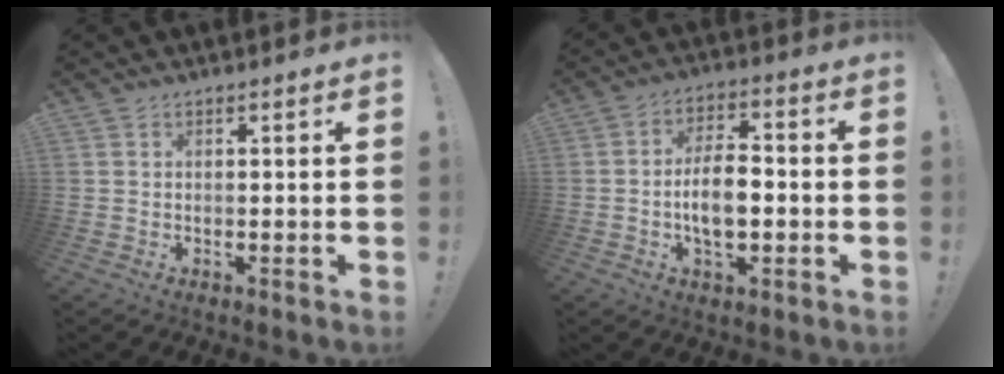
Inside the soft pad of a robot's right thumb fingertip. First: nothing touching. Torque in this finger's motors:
{"motor_torque": [-0.06, 0.32, 0.30, 0.47, 0.12]}